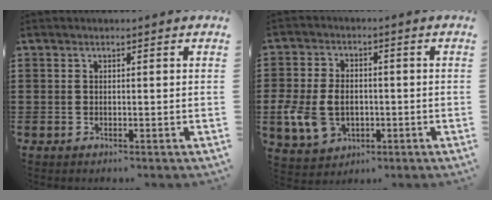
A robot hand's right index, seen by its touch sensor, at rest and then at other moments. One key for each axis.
{"total": 7.5, "fx": -1.4, "fy": 5.7, "fz": 4.6, "tx": -0.122, "ty": 0.006, "tz": -0.030}